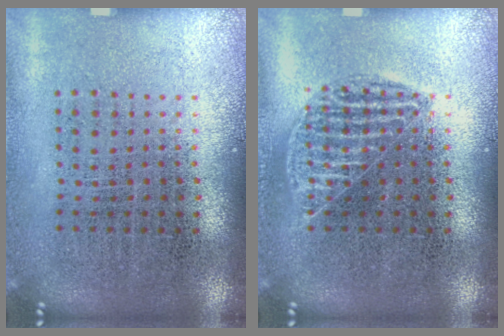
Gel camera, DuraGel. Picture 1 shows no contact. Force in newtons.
{"total": 1.2, "press": 1.2, "slide": 0.2}